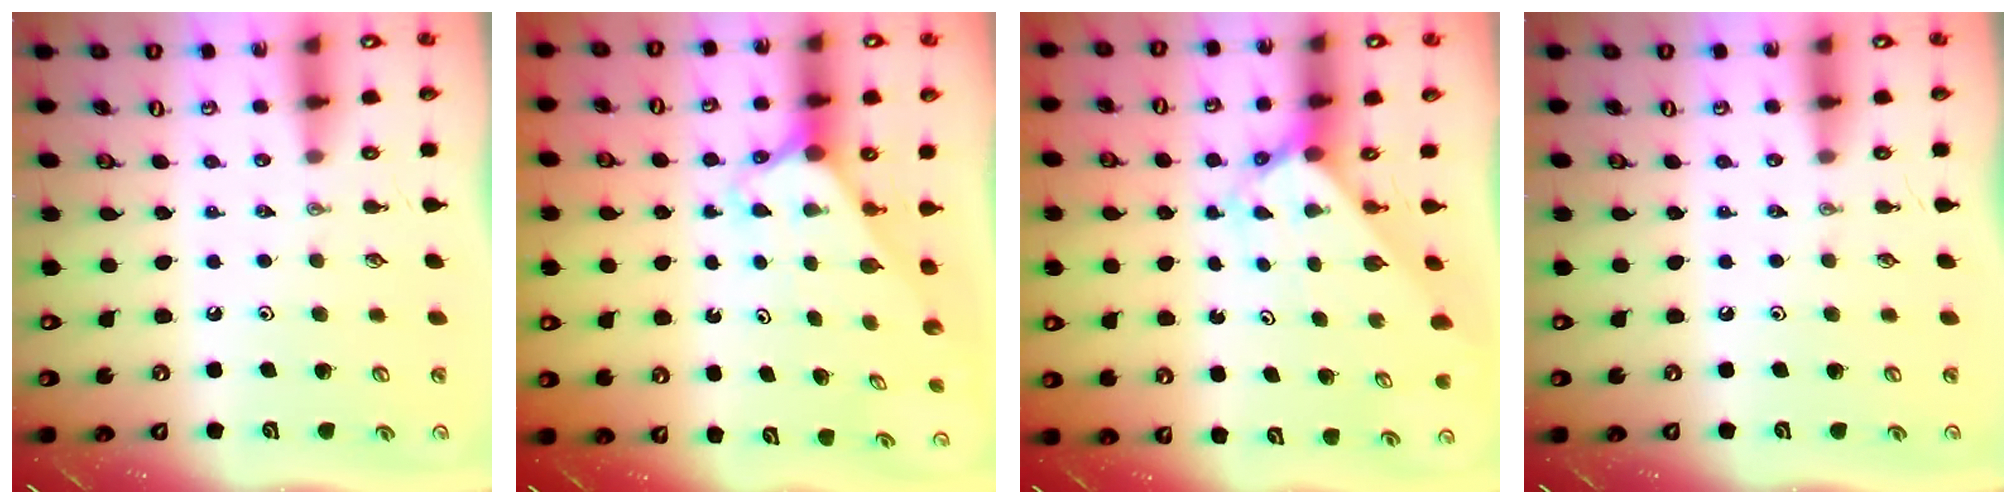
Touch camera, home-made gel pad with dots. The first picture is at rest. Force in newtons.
{"total": 2.3, "press": 2.3, "slide": 0.2}
{"total": 2.5, "press": 2.5, "slide": 0.2}
{"total": 0.0}